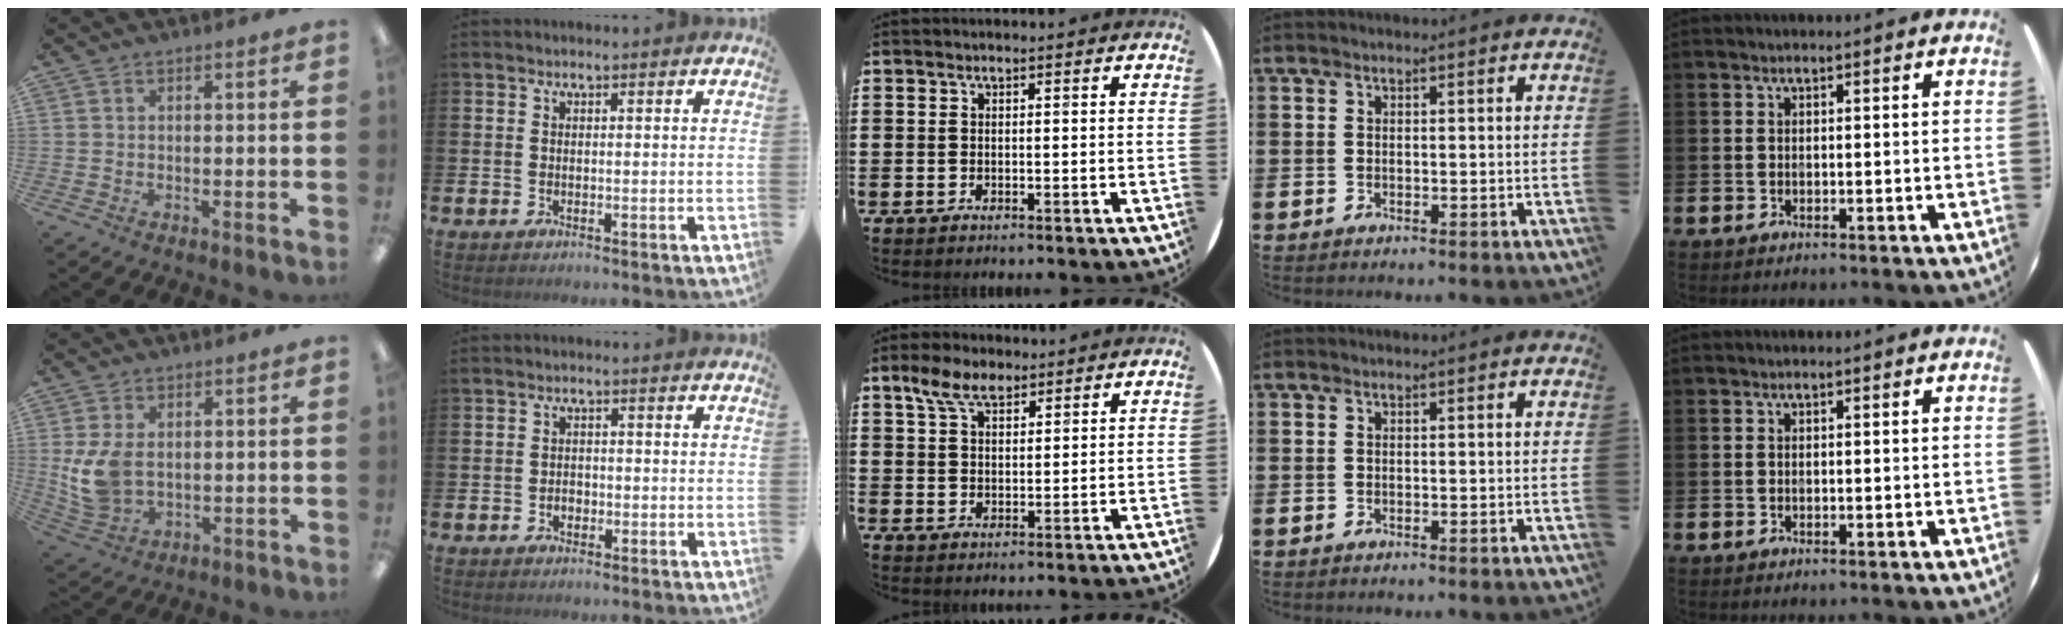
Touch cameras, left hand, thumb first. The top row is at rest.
{"thumb": {"total": 8.5, "force": [1.2, 5.9, 6.0], "torque": [-0.133, -0.002, 0.024]}, "index": {"total": 1.5, "force": [-0.6, 1.2, 0.7], "torque": [-0.013, 0.005, -0.014]}, "middle": {"total": 5.6, "force": [4.0, 2.6, 2.8], "torque": [-0.055, 0.001, 0.073]}}